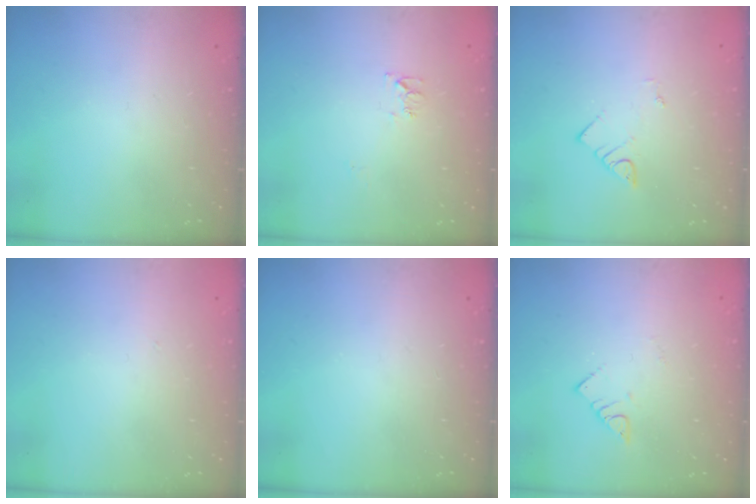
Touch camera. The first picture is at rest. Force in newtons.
{"total": 6.3, "press": 6.2, "slide": 0.6}
{"total": 2.3, "press": 2.3, "slide": 0.2}
{"total": 1.6, "press": 1.6, "slide": 0.0}
{"total": 0.0}
{"total": 2.4, "press": 2.3, "slide": 0.5}